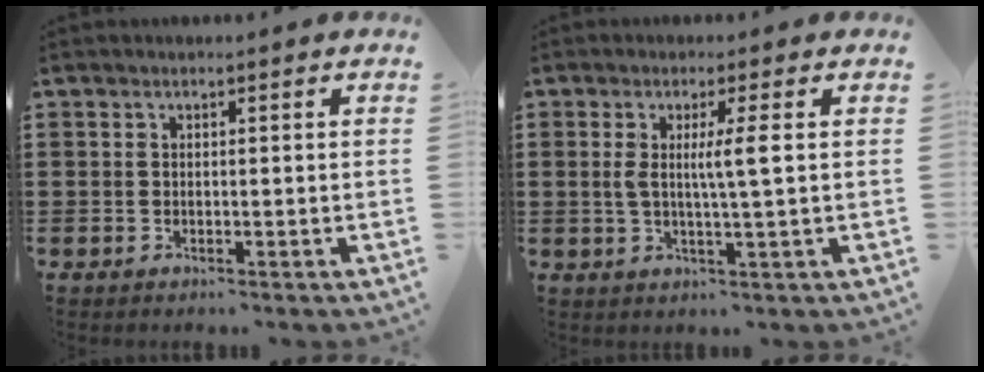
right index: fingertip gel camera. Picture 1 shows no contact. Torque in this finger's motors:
{"motor_torque": [-0.09, 0.12, 0.40, 0.08]}